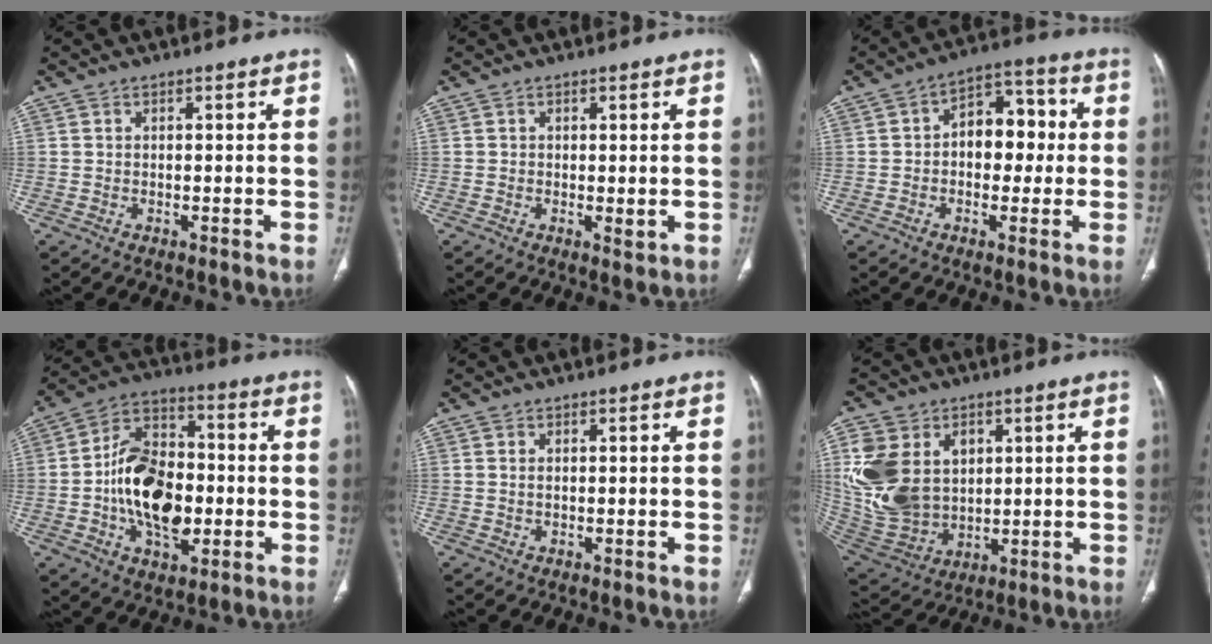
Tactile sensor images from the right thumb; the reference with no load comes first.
{"total": 1.4, "force": [-0.1, 0.6, 1.3], "torque": [-0.021, -0.007, -0.001]}
{"total": 10.3, "force": [0.3, 6.9, 7.7], "torque": [-0.070, 0.031, -0.004]}
{"total": 17.7, "force": [-2.3, 11.1, 13.6], "torque": [-0.213, 0.026, -0.036]}
{"total": 0.6, "force": [0.2, 0.2, 0.5], "torque": [-0.014, 0.001, 0.005]}
{"total": 19.4, "force": [4.0, 14.5, 12.3], "torque": [-0.257, -0.010, 0.102]}